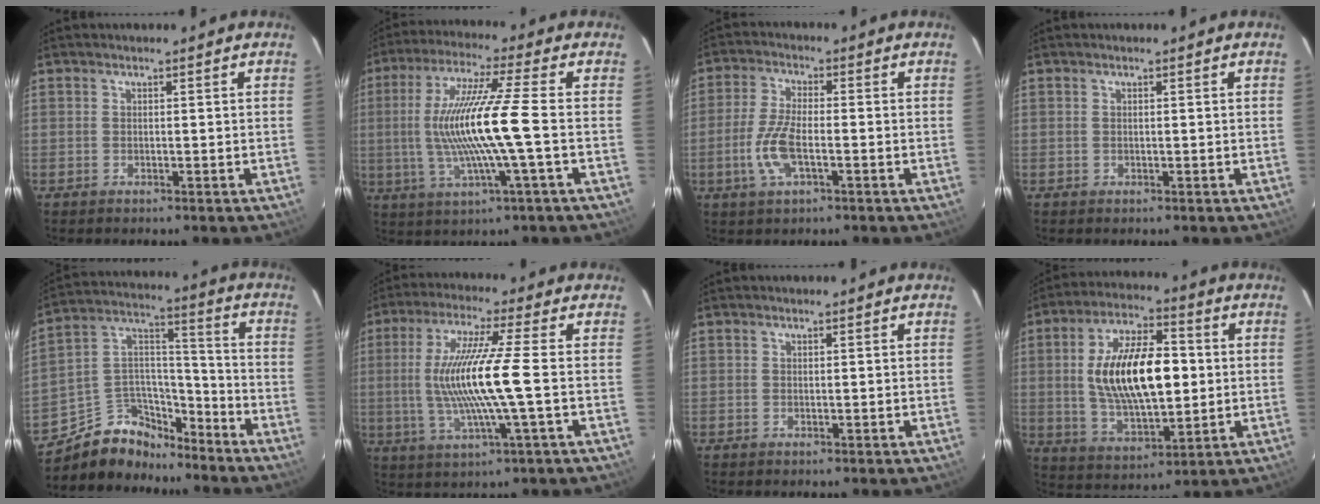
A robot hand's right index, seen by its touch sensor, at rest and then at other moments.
{"total": 14.2, "force": [-1.4, -0.6, 14.2], "torque": [-0.266, -0.006, -0.018]}
{"total": 7.5, "force": [-2.4, 2.6, 6.6], "torque": [-0.146, -0.001, -0.047]}
{"total": 0.0}
{"total": 13.1, "force": [-10.2, 7.5, 3.4], "torque": [-0.077, 0.079, -0.172]}
{"total": 13.5, "force": [-0.8, -0.5, 13.5], "torque": [-0.256, -0.009, -0.009]}
{"total": 0.0}
{"total": 18.0, "force": [1.2, 8.0, 16.0], "torque": [-0.289, 0.011, 0.032]}